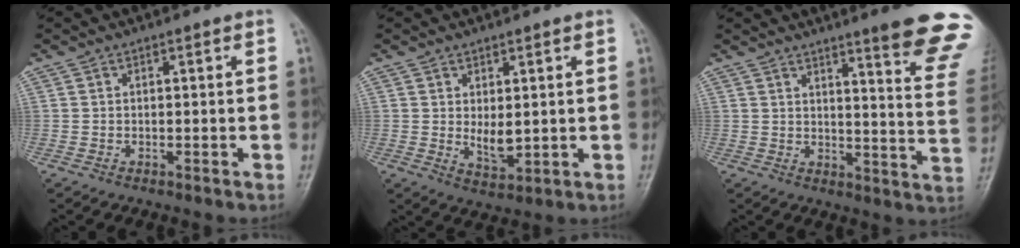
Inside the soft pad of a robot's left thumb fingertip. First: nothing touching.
{"total": 4.5, "force": [0.7, 2.3, 3.8], "torque": [-0.056, -0.017, 0.021]}
{"total": 17.5, "force": [12.7, 1.4, 12.0], "torque": [-0.122, -0.086, 0.150]}